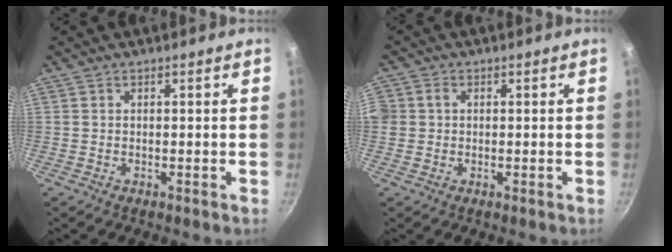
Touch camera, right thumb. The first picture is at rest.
{"total": 2.9, "force": [0.1, 2.7, 1.1], "torque": [-0.014, 0.007, -0.003]}